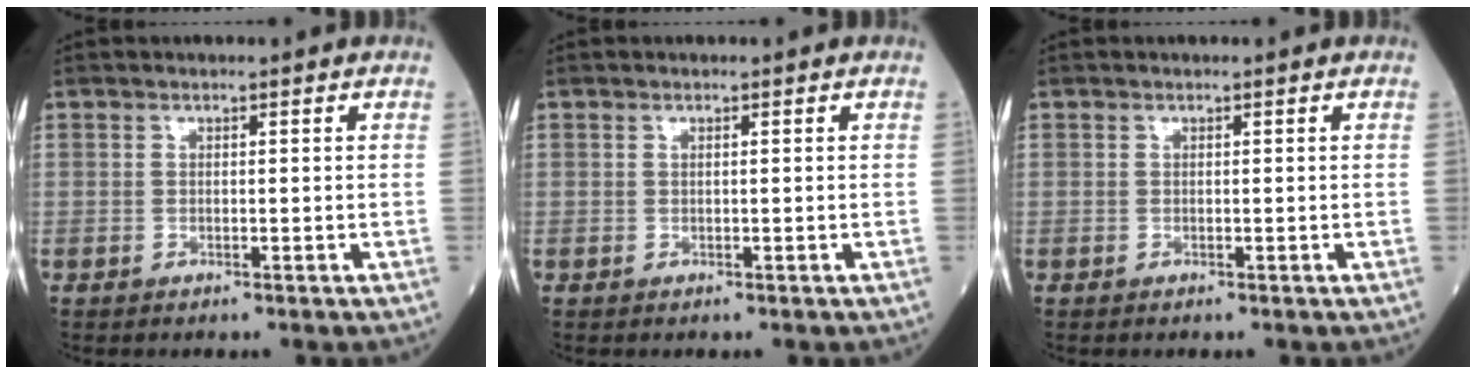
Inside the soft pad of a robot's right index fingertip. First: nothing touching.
{"total": 0.0}
{"total": 0.0}